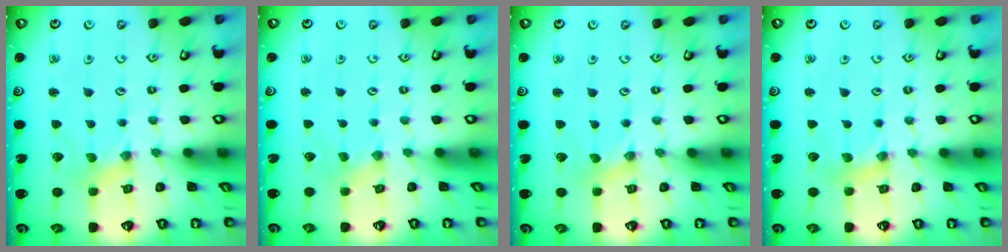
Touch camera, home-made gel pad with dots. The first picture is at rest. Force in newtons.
{"total": 0.0}
{"total": 0.0}
{"total": 2.9, "press": 2.9, "slide": 0.3}